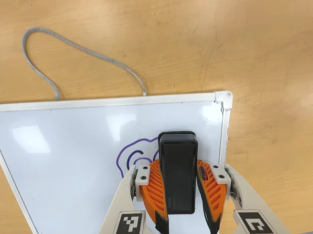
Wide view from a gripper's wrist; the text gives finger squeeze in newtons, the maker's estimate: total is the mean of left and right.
{"total": 12.7, "left": 13.3, "right": 12.1}